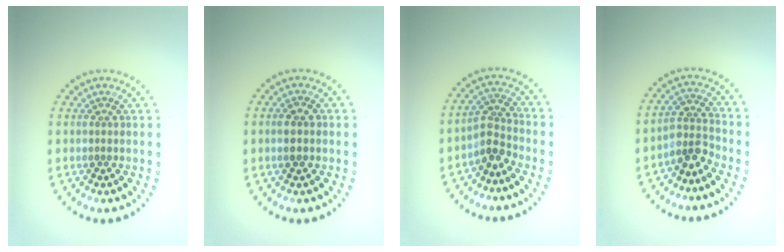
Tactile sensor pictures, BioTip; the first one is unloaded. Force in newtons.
{"total": 1.7, "press": 1.7, "slide": 0.2}
{"total": 2.7, "press": 2.0, "slide": 1.8}
{"total": 2.7, "press": 2.0, "slide": 1.8}